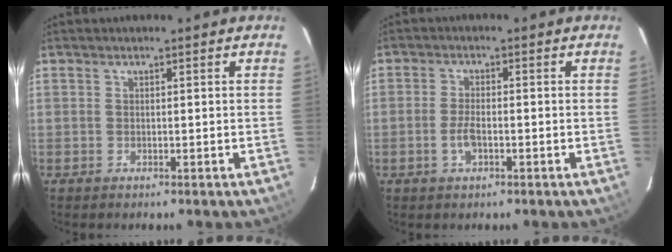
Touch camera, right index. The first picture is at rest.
{"total": 3.4, "force": [-1.3, 1.3, 2.9], "torque": [-0.064, 0.000, -0.024]}